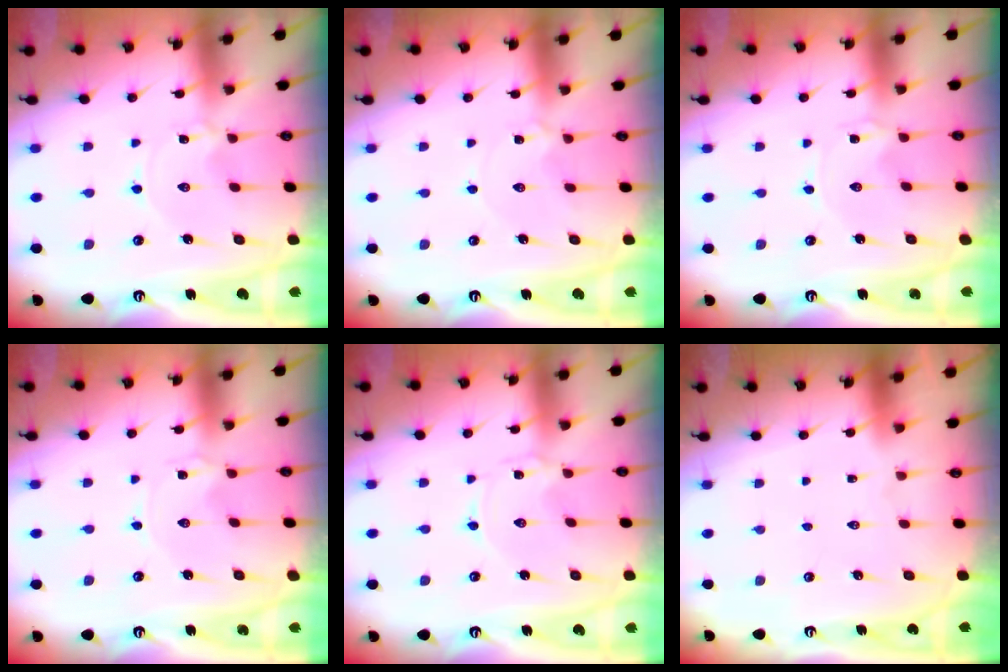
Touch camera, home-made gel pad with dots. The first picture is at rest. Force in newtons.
{"total": 1.1, "press": 1.0, "slide": 0.4}
{"total": 0.0}
{"total": 0.0}
{"total": 0.0}
{"total": 1.5, "press": 1.5, "slide": 0.1}